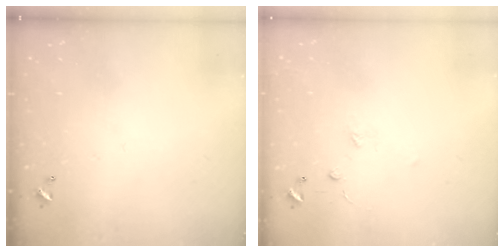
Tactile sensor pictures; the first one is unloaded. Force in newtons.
{"total": 2.5, "press": 2.3, "slide": 1.0}